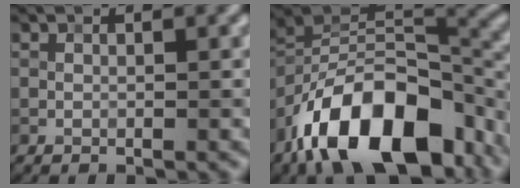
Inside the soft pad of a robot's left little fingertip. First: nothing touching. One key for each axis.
{"total": 15.7, "fx": -9.5, "fy": 7.0, "fz": 10.4, "tx": -0.178, "ty": 0.015, "tz": -0.174}